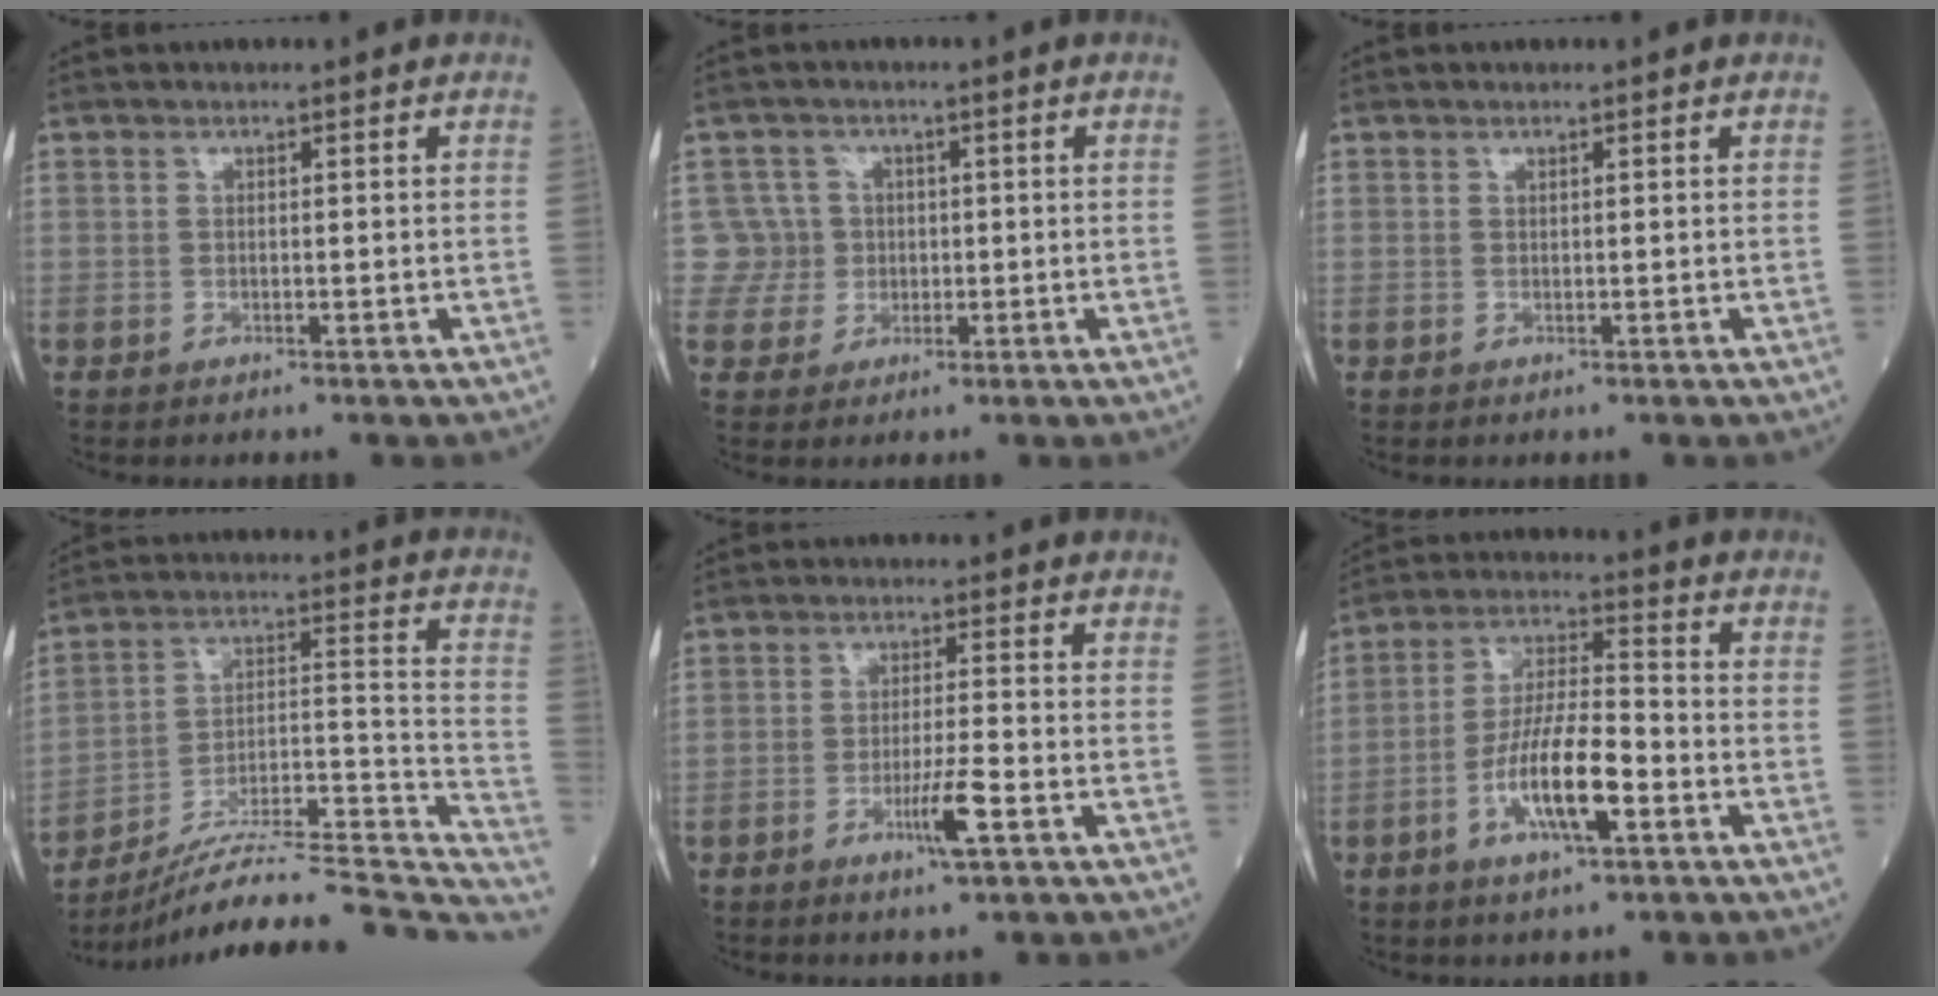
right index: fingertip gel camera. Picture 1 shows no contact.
{"total": 4.5, "force": [0.4, 4.4, -0.6], "torque": [0.028, 0.014, 0.010]}
{"total": 0.0}
{"total": 27.0, "force": [-25.1, 1.8, 9.7], "torque": [-0.092, 0.019, -0.364]}
{"total": 4.9, "force": [-2.2, -0.2, 4.3], "torque": [-0.081, -0.008, -0.040]}
{"total": 10.8, "force": [-4.1, 2.1, 9.8], "torque": [-0.190, 0.001, -0.074]}